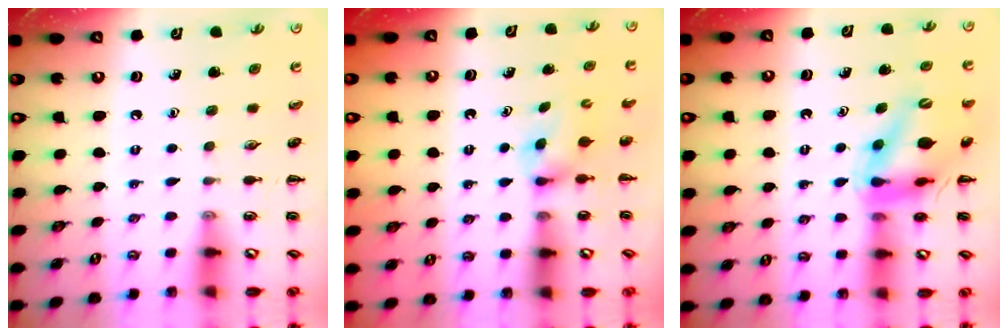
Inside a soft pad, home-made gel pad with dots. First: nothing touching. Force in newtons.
{"total": 2.9, "press": 2.8, "slide": 1.0}
{"total": 13.8, "press": 13.3, "slide": 3.7}